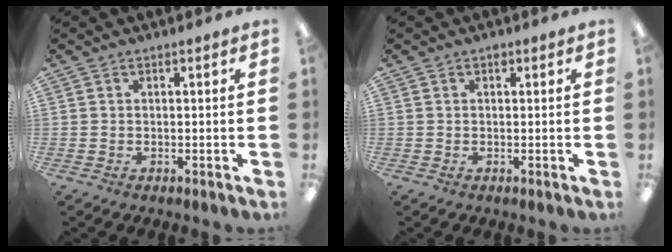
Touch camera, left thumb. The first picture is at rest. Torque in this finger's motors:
{"motor_torque": [0.14, 0.03, 0.16, -0.15, 0.03]}